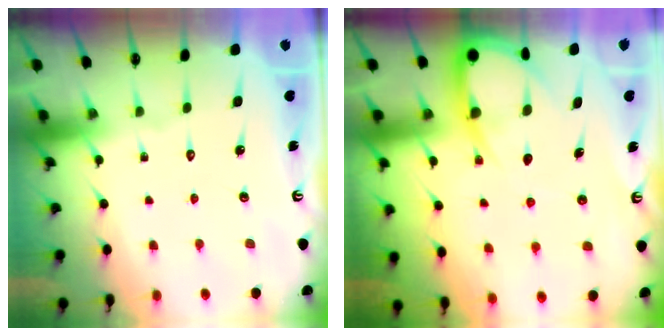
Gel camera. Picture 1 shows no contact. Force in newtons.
{"total": 7.9, "press": 7.9, "slide": 0.9}